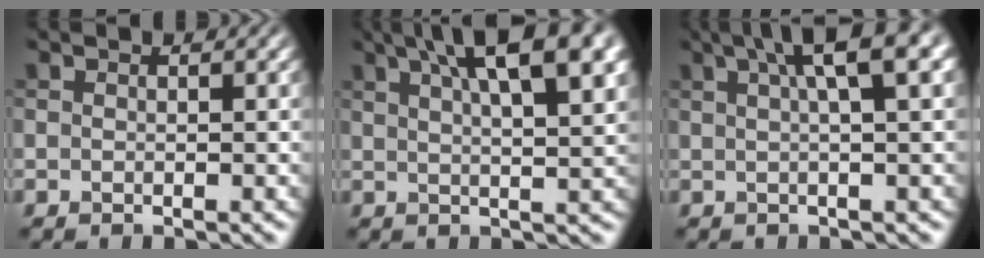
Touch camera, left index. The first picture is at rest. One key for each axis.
{"total": 10.9, "fx": 5.7, "fy": 3.3, "fz": 8.7, "tx": -0.096, "ty": 0.038, "tz": 0.071}
{"total": 7.0, "fx": 3.1, "fy": 1.5, "fz": 6.1, "tx": -0.057, "ty": 0.028, "tz": 0.045}